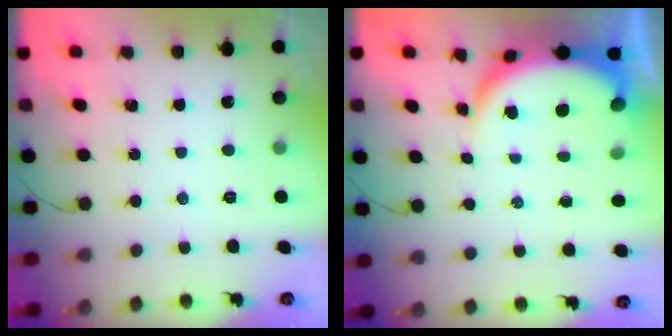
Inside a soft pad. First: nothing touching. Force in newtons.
{"total": 7.5, "press": 7.5, "slide": 0.7}